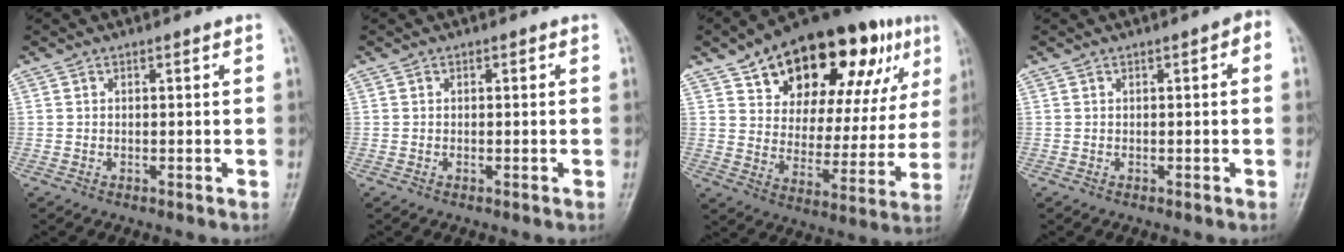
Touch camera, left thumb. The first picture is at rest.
{"total": 0.0}
{"total": 27.1, "force": [14.2, 13.4, 18.8], "torque": [-0.238, -0.006, 0.217]}
{"total": 1.9, "force": [0.3, 0.6, 1.8], "torque": [-0.019, 0.007, -0.002]}